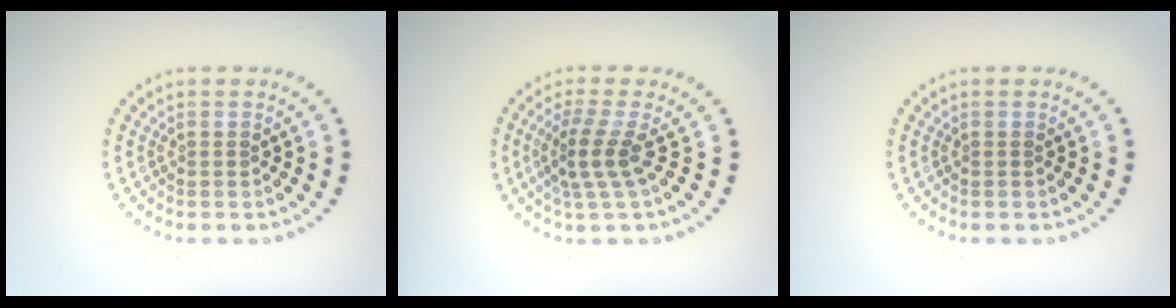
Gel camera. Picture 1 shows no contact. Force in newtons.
{"total": 3.0, "press": 2.0, "slide": 2.2}
{"total": 0.0}